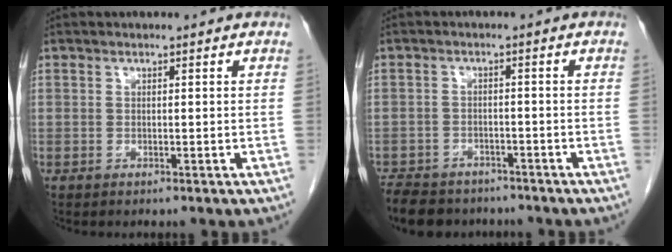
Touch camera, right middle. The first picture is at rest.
{"total": 10.4, "force": [-8.5, 4.8, 3.5], "torque": [-0.072, -0.007, -0.120]}